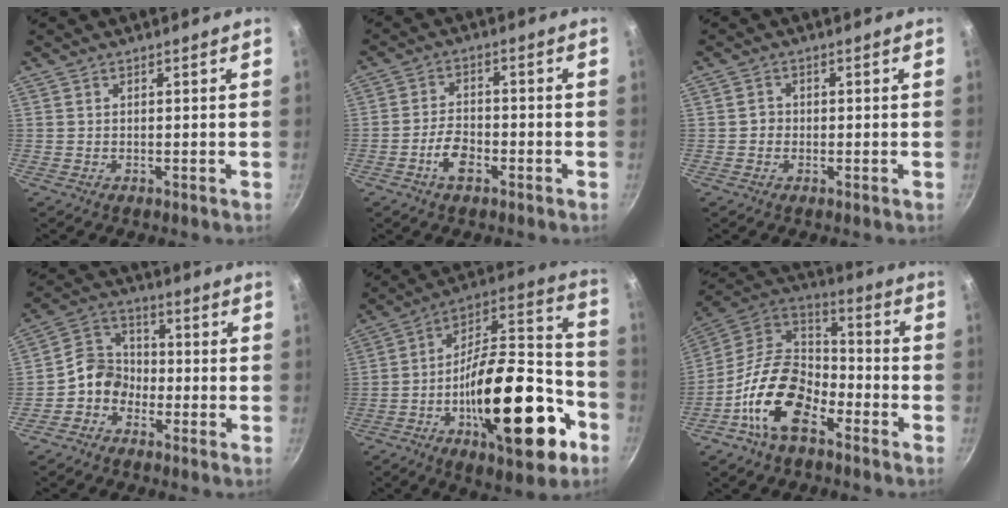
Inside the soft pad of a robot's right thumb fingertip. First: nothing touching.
{"total": 5.6, "force": [-2.8, 2.9, 3.9], "torque": [-0.068, 0.026, -0.052]}
{"total": 1.6, "force": [-0.3, 1.5, 0.5], "torque": [0.000, 0.005, -0.007]}
{"total": 7.4, "force": [-3.0, 6.1, 3.0], "torque": [-0.024, 0.039, -0.077]}
{"total": 30.3, "force": [-10.9, 12.9, 25.1], "torque": [-0.345, 0.066, -0.174]}
{"total": 17.4, "force": [-8.4, 10.0, 11.4], "torque": [-0.181, 0.064, -0.179]}